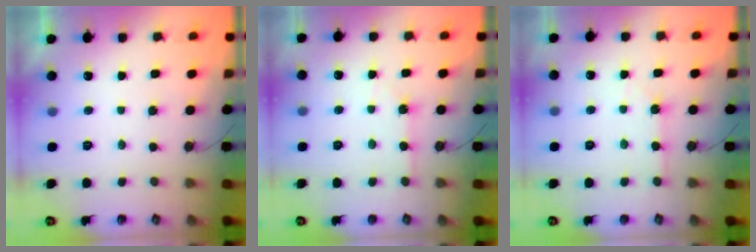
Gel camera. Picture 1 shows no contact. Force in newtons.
{"total": 2.6, "press": 2.6, "slide": 0.3}
{"total": 2.6, "press": 2.6, "slide": 0.3}